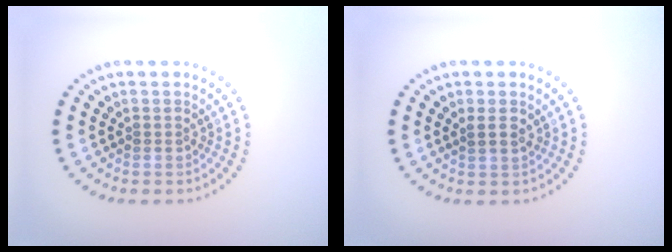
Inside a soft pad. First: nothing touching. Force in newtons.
{"total": 0.9, "press": 0.8, "slide": 0.5}